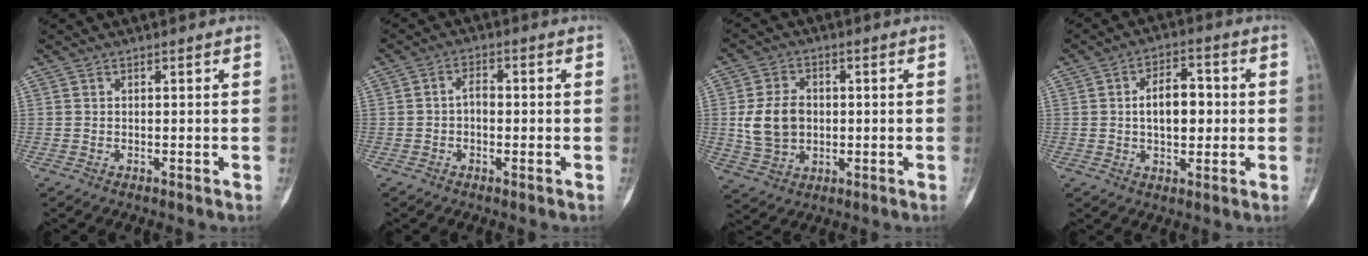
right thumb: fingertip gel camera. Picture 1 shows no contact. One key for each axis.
{"total": 3.1, "fx": -0.4, "fy": 2.0, "fz": 2.3, "tx": -0.029, "ty": 0.014, "tz": -0.012}
{"total": 9.4, "fx": 0.1, "fy": 7.1, "fz": 6.2, "tx": -0.104, "ty": 0.004, "tz": 0.010}
{"total": 9.0, "fx": 0.5, "fy": 5.2, "fz": 7.3, "tx": -0.093, "ty": 0.013, "tz": 0.007}